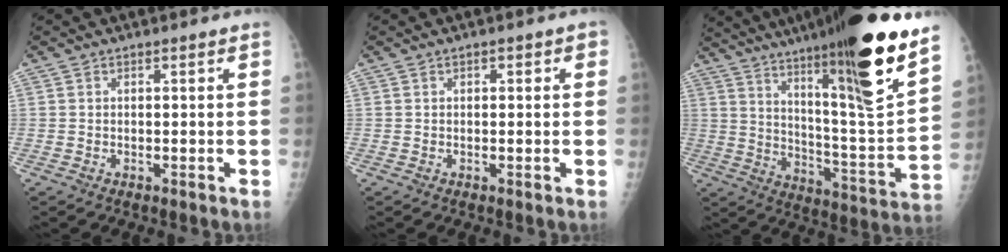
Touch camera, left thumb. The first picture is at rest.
{"total": 1.6, "force": [0.5, 1.0, 1.1], "torque": [-0.004, 0.003, 0.003]}
{"total": 27.3, "force": [17.4, 2.6, 20.8], "torque": [-0.303, -0.074, 0.282]}